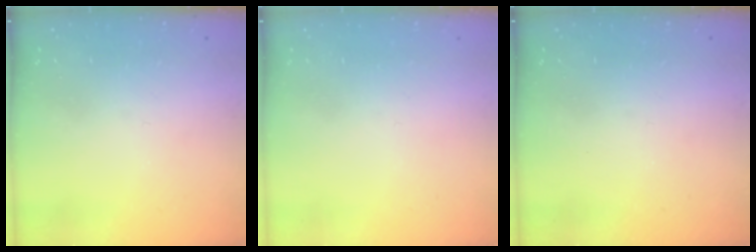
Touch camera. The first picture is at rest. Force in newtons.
{"total": 1.5, "press": 1.5, "slide": 0.1}
{"total": 0.0}